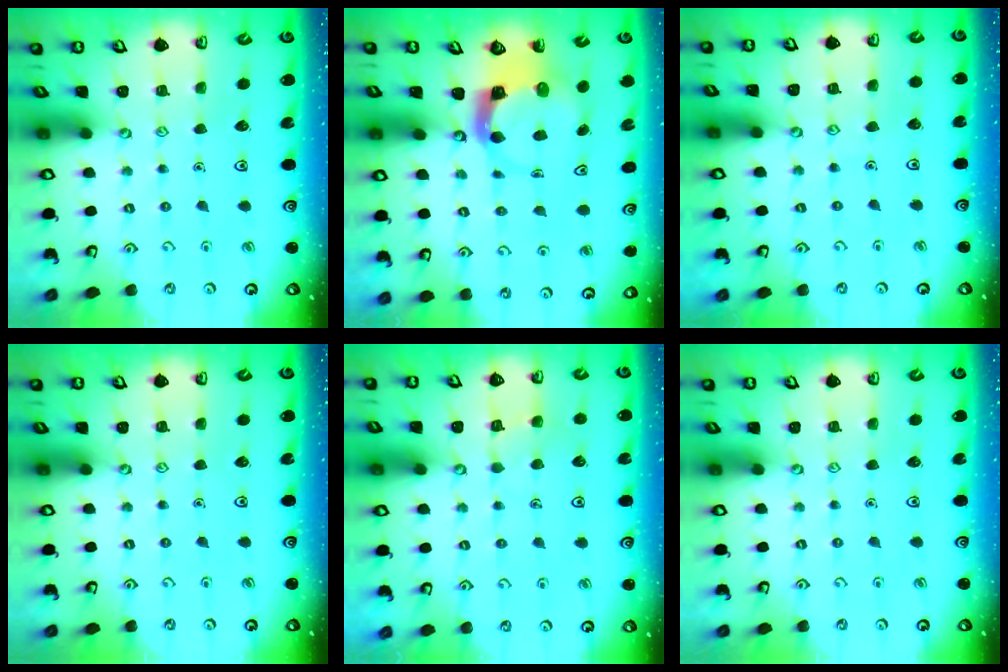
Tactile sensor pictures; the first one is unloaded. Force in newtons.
{"total": 3.9, "press": 3.9, "slide": 0.6}
{"total": 2.6, "press": 2.5, "slide": 0.3}
{"total": 0.0}
{"total": 5.7, "press": 5.7, "slide": 0.5}
{"total": 0.0}